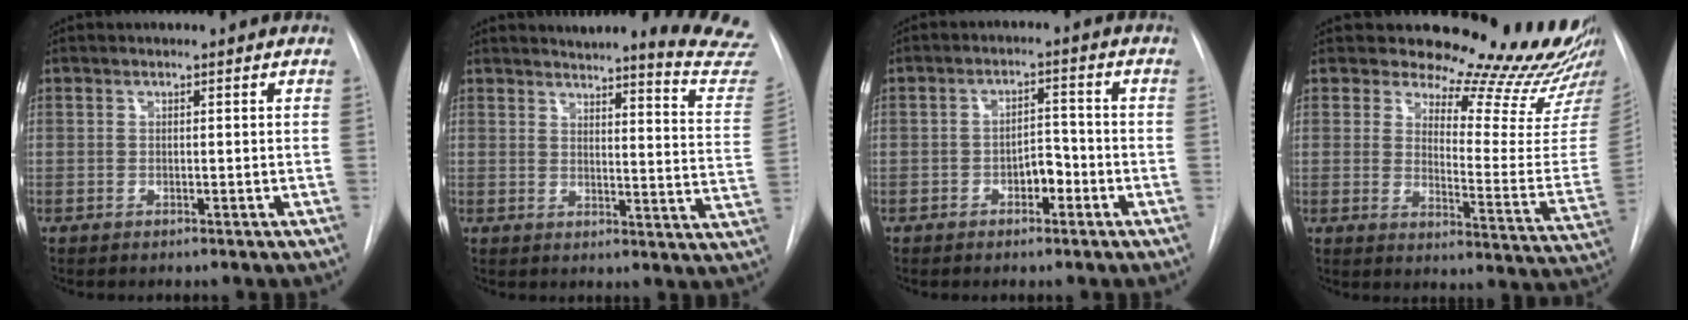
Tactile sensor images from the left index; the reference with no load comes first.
{"total": 16.5, "force": [16.0, 0.3, 4.0], "torque": [-0.034, -0.128, 0.158]}
{"total": 4.0, "force": [-2.5, 1.9, 2.4], "torque": [-0.032, 0.004, -0.040]}
{"total": 20.6, "force": [19.0, 3.7, 7.2], "torque": [-0.077, -0.135, 0.212]}